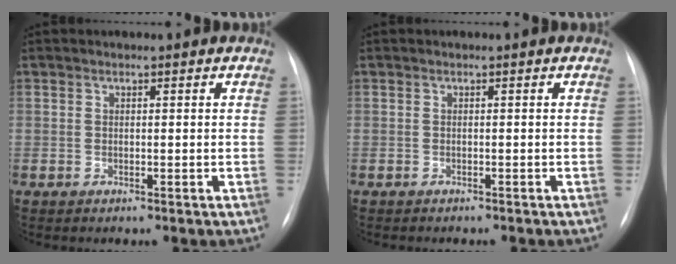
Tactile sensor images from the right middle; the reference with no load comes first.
{"total": 2.8, "force": [-2.4, 0.7, 1.1], "torque": [-0.017, -0.005, -0.025]}